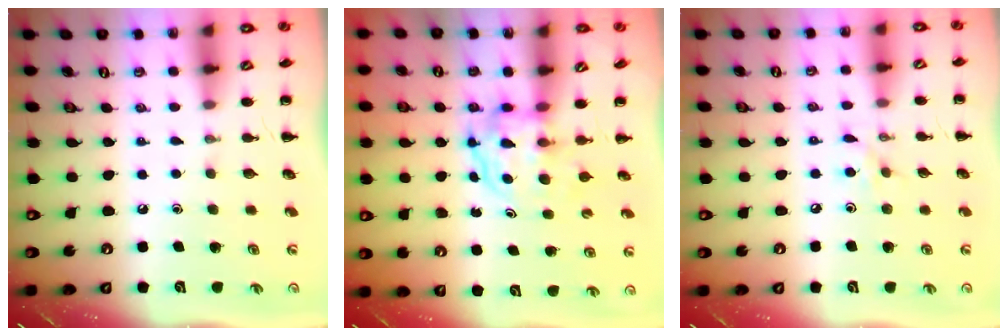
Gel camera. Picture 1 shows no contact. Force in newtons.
{"total": 3.7, "press": 3.7, "slide": 0.2}
{"total": 4.0, "press": 3.8, "slide": 1.2}